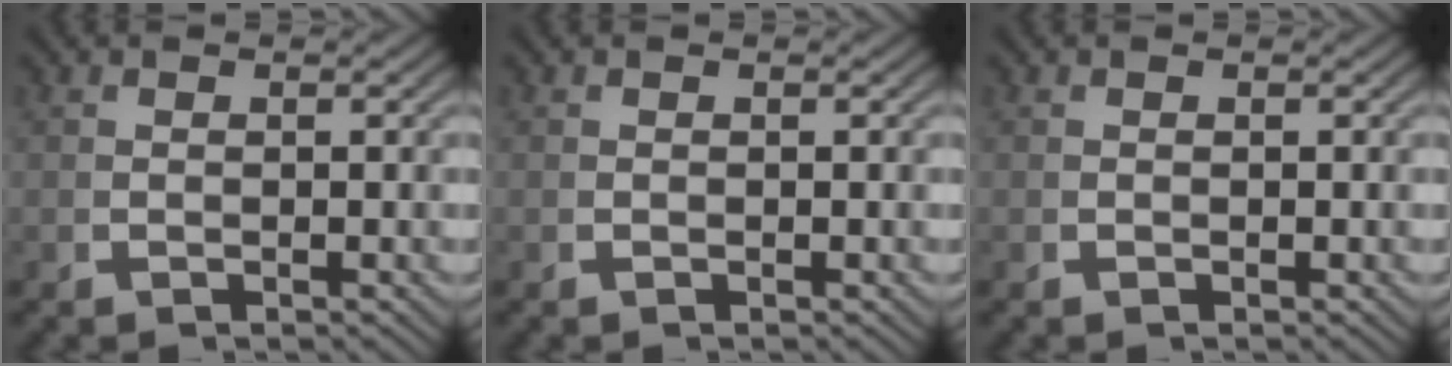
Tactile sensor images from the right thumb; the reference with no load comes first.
{"total": 0.0}
{"total": 0.0}